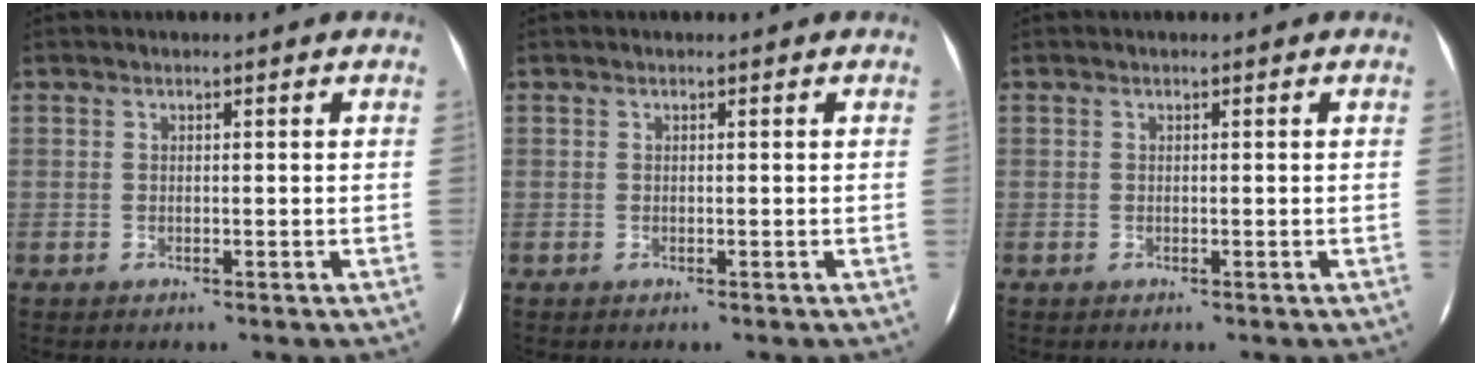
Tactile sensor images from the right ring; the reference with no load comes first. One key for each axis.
{"total": 0.0}
{"total": 0.0}